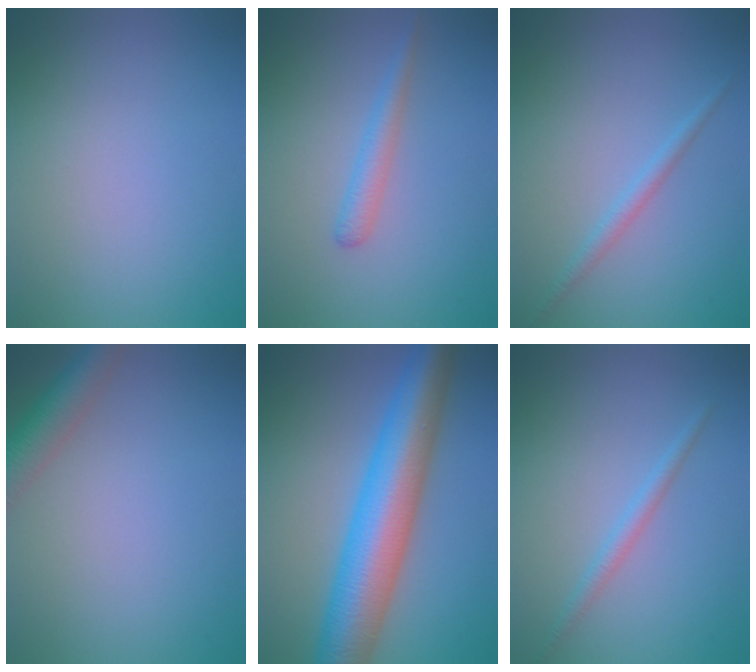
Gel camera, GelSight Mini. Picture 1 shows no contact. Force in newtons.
{"total": 1.9, "press": 1.9, "slide": 0.0}
{"total": 1.4, "press": 1.4, "slide": 0.1}
{"total": 3.8, "press": 3.8, "slide": 0.2}
{"total": 10.7, "press": 10.7, "slide": 0.1}
{"total": 1.5, "press": 1.5, "slide": 0.1}